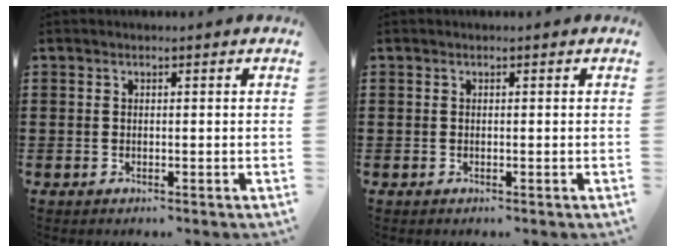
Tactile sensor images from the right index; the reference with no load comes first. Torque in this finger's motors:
{"motor_torque": [0.01, 0.01, 0.00, 0.00]}